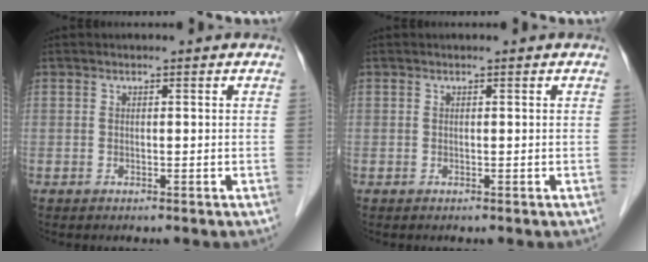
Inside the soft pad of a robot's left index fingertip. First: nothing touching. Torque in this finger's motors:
{"motor_torque": [0.15, 0.11, -0.02, -0.01]}